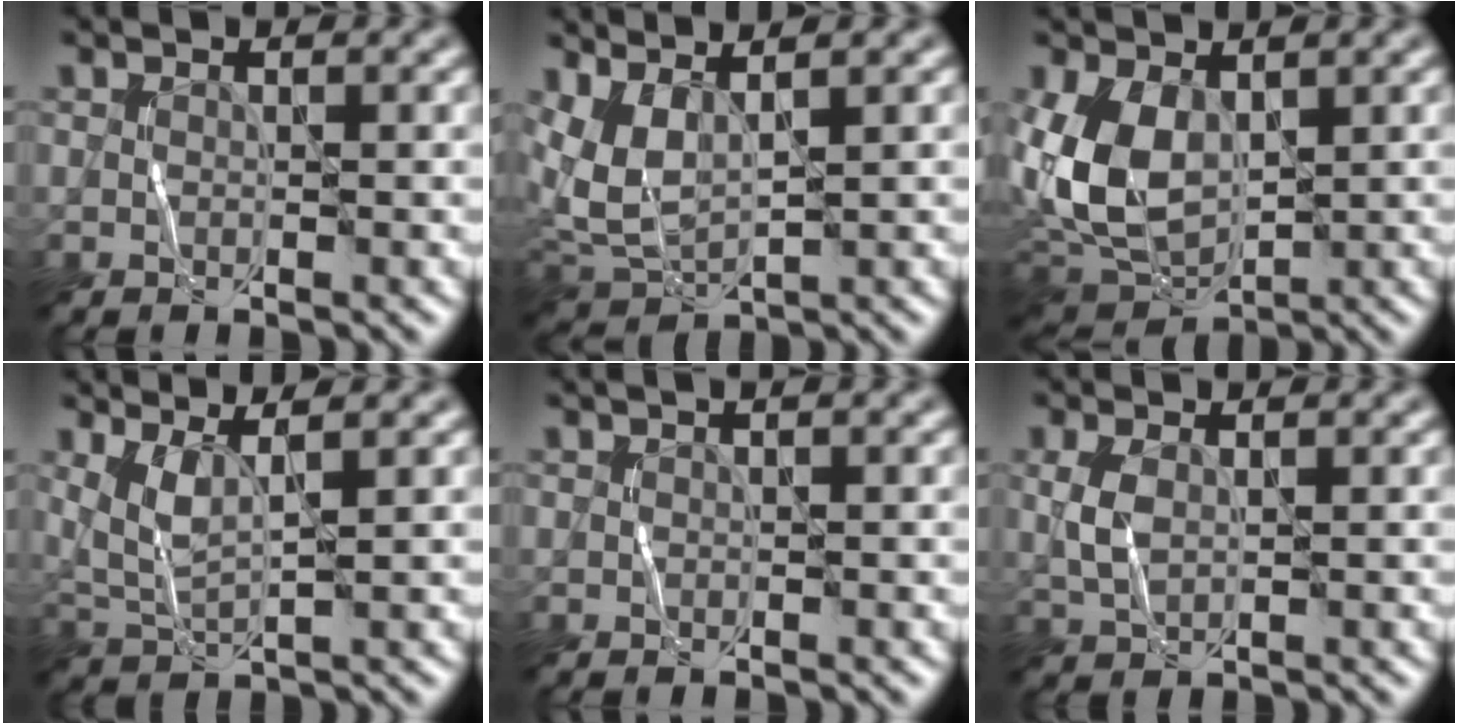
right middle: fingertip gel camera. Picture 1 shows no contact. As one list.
[{"total": 4.3, "force": [2.5, 1.5, 3.1], "torque": [-0.085, -0.002, 0.056]}, {"total": 7.0, "force": [1.0, 4.6, 5.2], "torque": [-0.123, -0.008, 0.019]}, {"total": 3.1, "force": [1.5, 0.6, 2.7], "torque": [-0.062, -0.008, 0.036]}, {"total": 0.6, "force": [0.3, 0.1, 0.6], "torque": [-0.008, 0.001, 0.003]}, {"total": 2.3, "force": [0.6, 1.3, 1.8], "torque": [-0.049, 0.001, 0.015]}]